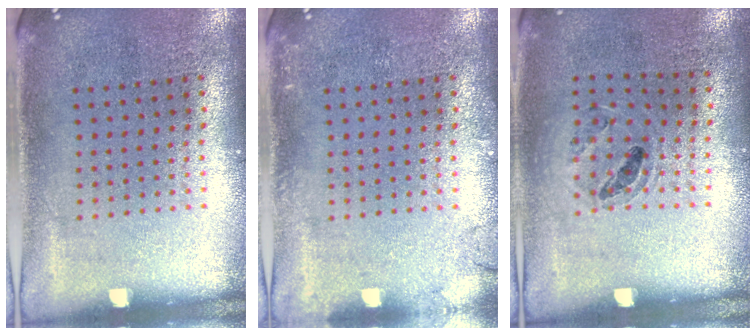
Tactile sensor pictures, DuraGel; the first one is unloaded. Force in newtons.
{"total": 1.2, "press": 1.1, "slide": 0.2}
{"total": 0.9, "press": 0.9, "slide": 0.2}